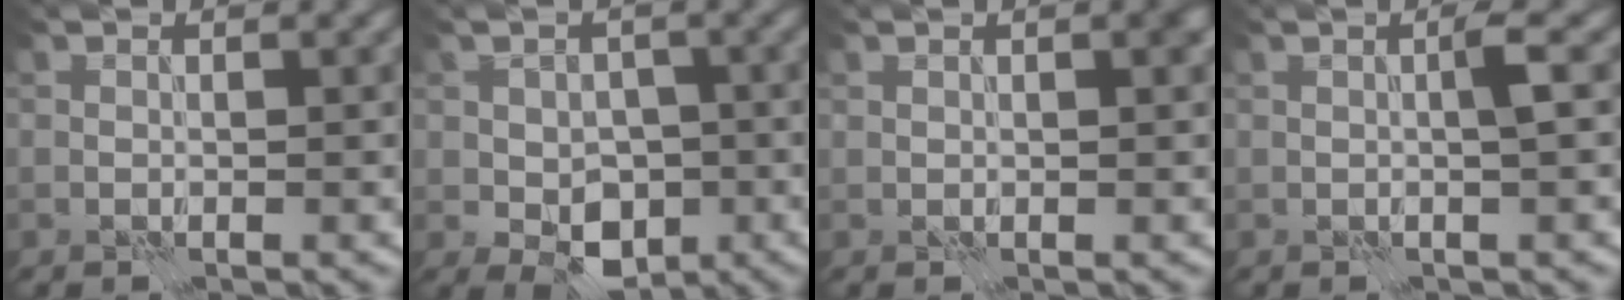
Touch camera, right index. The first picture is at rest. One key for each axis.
{"total": 5.2, "fx": -1.4, "fy": 3.6, "fz": 3.4, "tx": -0.056, "ty": -0.006, "tz": -0.023}
{"total": 1.0, "fx": 0.6, "fy": 0.3, "fz": 0.7, "tx": -0.009, "ty": 0.001, "tz": 0.010}
{"total": 1.4, "fx": 0.2, "fy": -0.2, "fz": 1.4, "tx": -0.028, "ty": 0.001, "tz": 0.004}